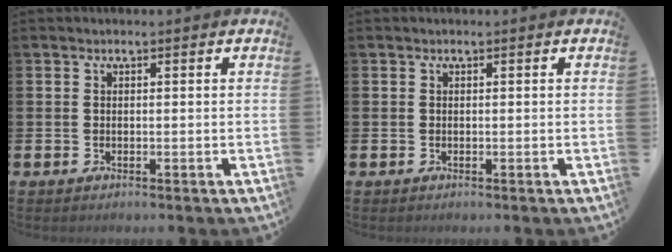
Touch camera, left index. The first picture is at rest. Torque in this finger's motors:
{"motor_torque": [-0.01, 0.01, 0.00, 0.00]}